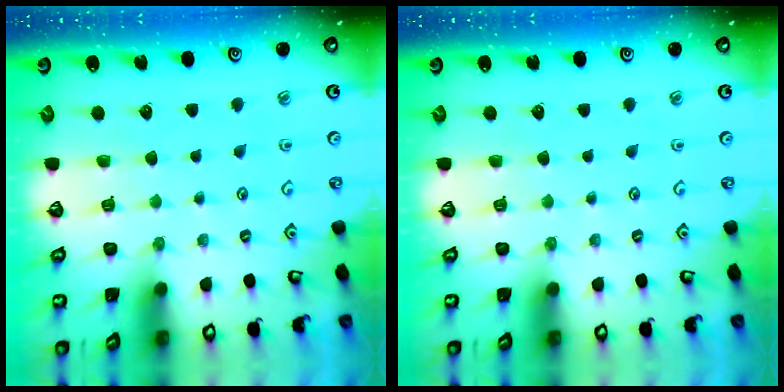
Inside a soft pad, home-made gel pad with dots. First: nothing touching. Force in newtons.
{"total": 0.0}